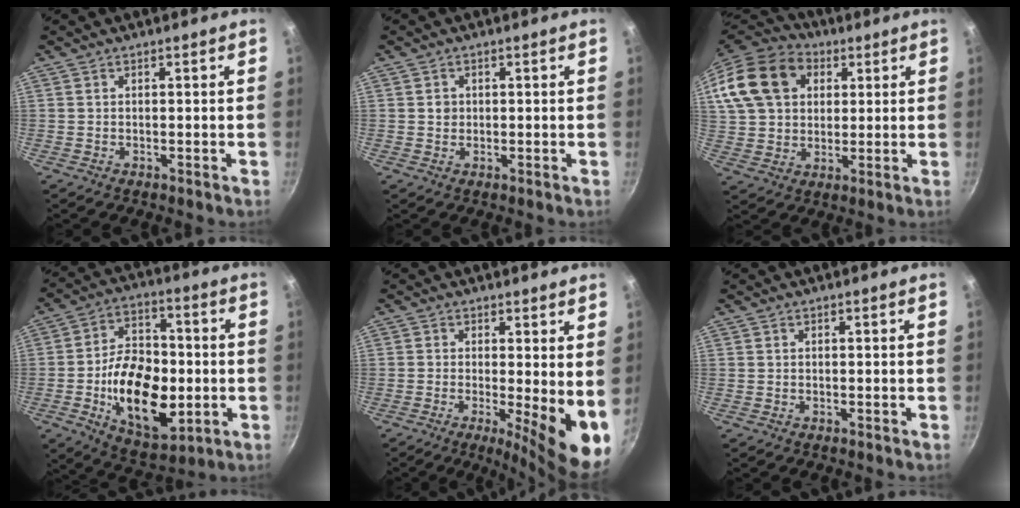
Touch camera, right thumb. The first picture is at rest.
{"total": 1.5, "force": [0.2, 1.4, 0.5], "torque": [-0.003, 0.005, 0.003]}
{"total": 20.4, "force": [6.7, 15.4, 11.7], "torque": [-0.222, 0.020, 0.115]}
{"total": 19.9, "force": [-3.4, 12.0, 15.5], "torque": [-0.225, 0.013, -0.050]}
{"total": 10.1, "force": [-0.7, 2.6, 9.7], "torque": [-0.118, -0.020, -0.008]}
{"total": 0.0}